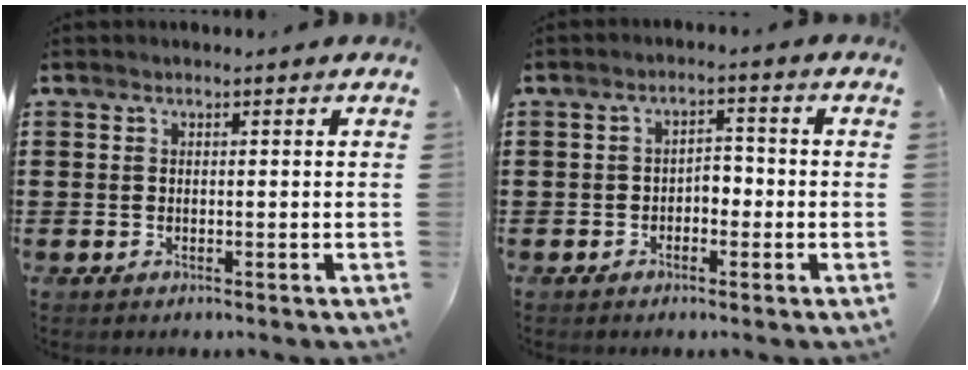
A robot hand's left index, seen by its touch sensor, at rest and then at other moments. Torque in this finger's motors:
{"motor_torque": [0.05, 0.03, 0.03, 0.05]}